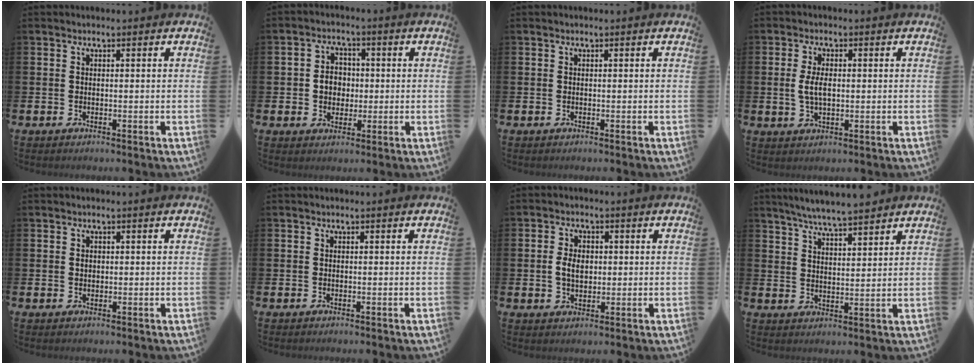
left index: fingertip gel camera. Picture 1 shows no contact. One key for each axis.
{"total": 3.9, "fx": 0.0, "fy": 3.4, "fz": 1.9, "tx": -0.025, "ty": 0.003, "tz": -0.009}
{"total": 0.0}
{"total": 3.9, "fx": 0.3, "fy": 2.0, "fz": 3.3, "tx": -0.069, "ty": 0.003, "tz": 0.001}
{"total": 0.8, "fx": 0.2, "fy": 0.7, "fz": 0.4, "tx": 0.004, "ty": 0.000, "tz": 0.001}
{"total": 0.0}
{"total": 3.5, "fx": 0.4, "fy": 2.4, "fz": 2.6, "tx": -0.032, "ty": 0.002, "tz": 0.000}
{"total": 5.8, "fx": 5.7, "fy": 0.1, "fz": 1.5, "tx": -0.050, "ty": -0.022, "tz": 0.103}